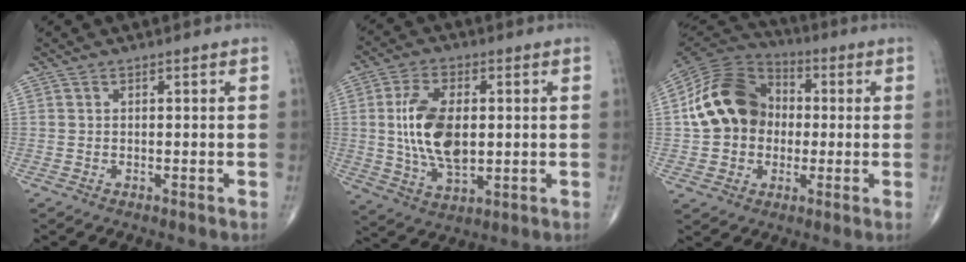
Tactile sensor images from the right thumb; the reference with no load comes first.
{"total": 13.6, "force": [0.9, 7.4, 11.3], "torque": [-0.209, -0.005, 0.022]}
{"total": 16.2, "force": [0.2, 13.3, 9.3], "torque": [-0.147, 0.027, -0.004]}